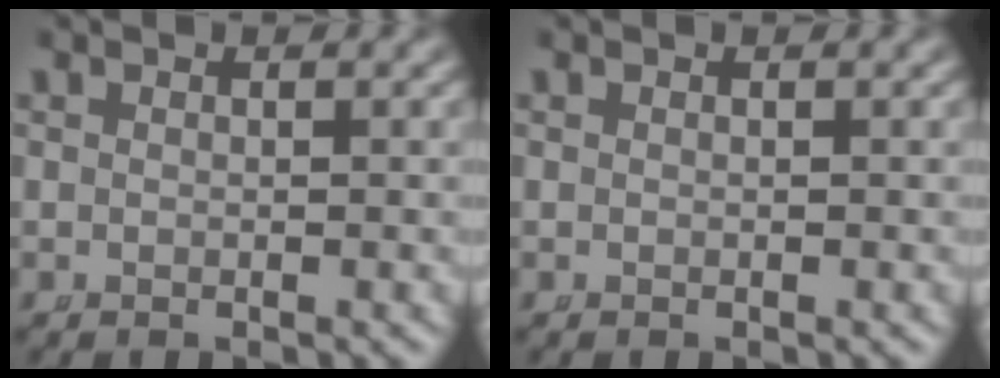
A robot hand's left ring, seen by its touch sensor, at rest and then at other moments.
{"total": 0.0}